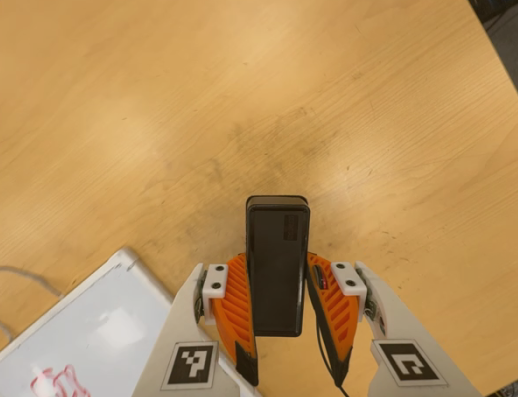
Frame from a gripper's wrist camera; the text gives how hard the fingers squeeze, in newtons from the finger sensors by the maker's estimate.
{"total": 3.5, "left": 2.0, "right": 5.0}